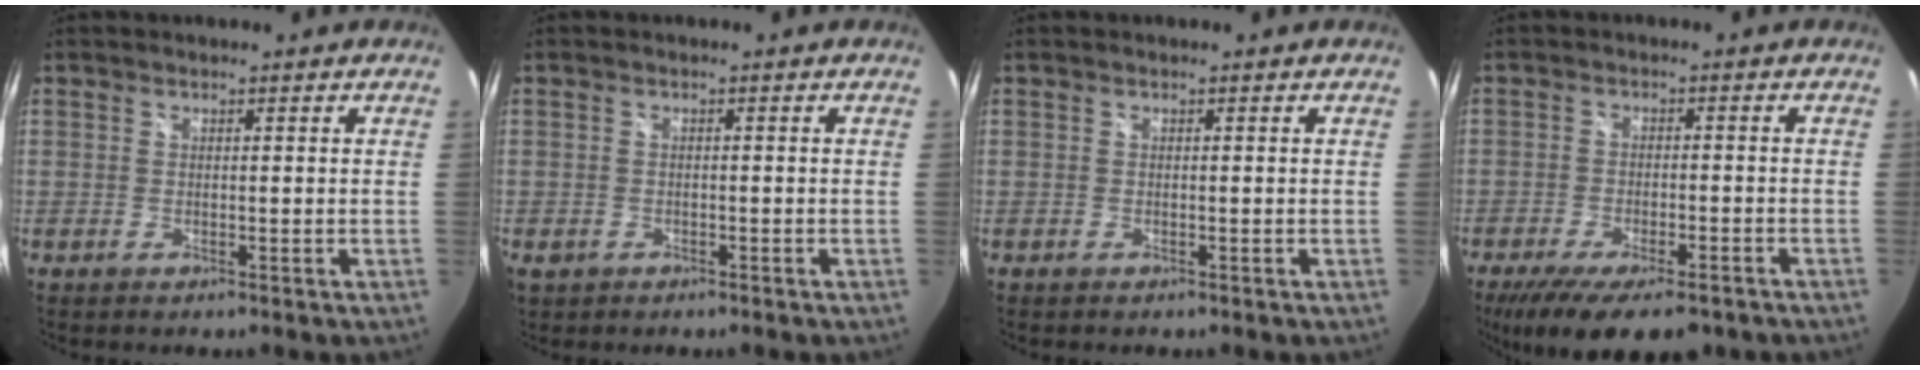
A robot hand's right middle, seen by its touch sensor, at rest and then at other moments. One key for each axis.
{"total": 2.4, "fx": -1.1, "fy": 1.8, "fz": 1.0, "tx": -0.024, "ty": -0.005, "tz": -0.017}
{"total": 0.0}
{"total": 13.0, "fx": -9.4, "fy": 4.3, "fz": 7.9, "tx": -0.164, "ty": -0.034, "tz": -0.148}